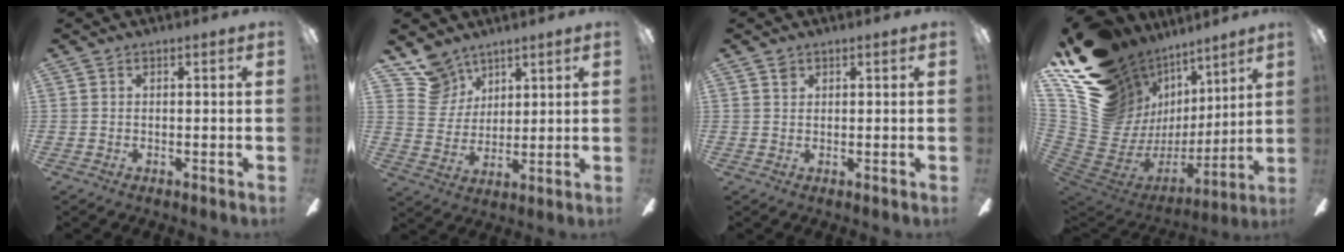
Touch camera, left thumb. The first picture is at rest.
{"total": 10.7, "force": [8.2, 6.8, 1.5], "torque": [-0.051, -0.044, 0.165]}
{"total": 1.0, "force": [0.7, 0.7, 0.3], "torque": [-0.008, 0.001, 0.013]}
{"total": 20.5, "force": [10.9, 14.9, 9.1], "torque": [-0.174, -0.113, 0.253]}